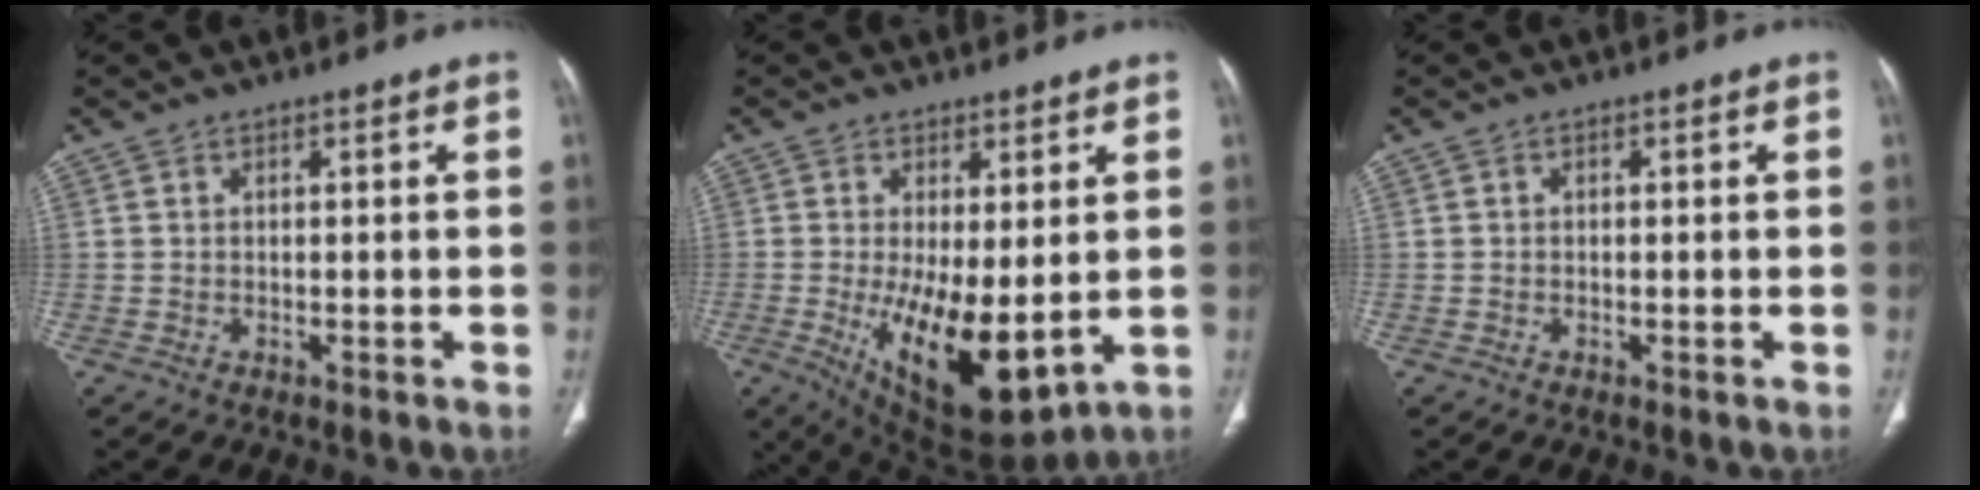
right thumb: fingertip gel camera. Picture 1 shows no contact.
{"total": 15.0, "force": [-1.7, 6.4, 13.4], "torque": [-0.215, -0.033, -0.005]}
{"total": 0.0}